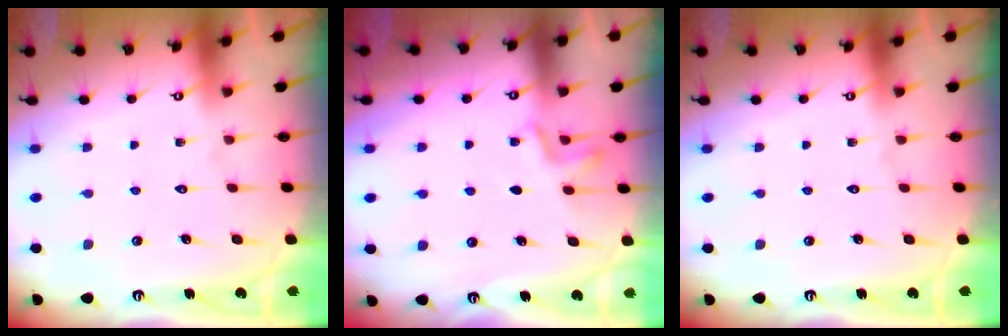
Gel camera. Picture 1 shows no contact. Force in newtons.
{"total": 3.6, "press": 3.4, "slide": 1.2}
{"total": 0.0}